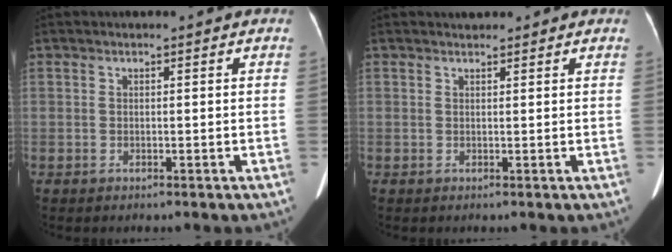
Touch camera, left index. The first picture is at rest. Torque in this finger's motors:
{"motor_torque": [-0.05, -0.06, -0.50, -0.18]}